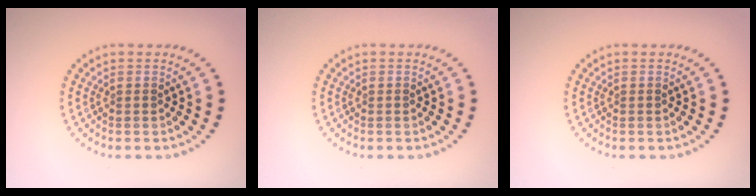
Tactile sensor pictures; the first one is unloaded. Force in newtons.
{"total": 0.0}
{"total": 0.0}